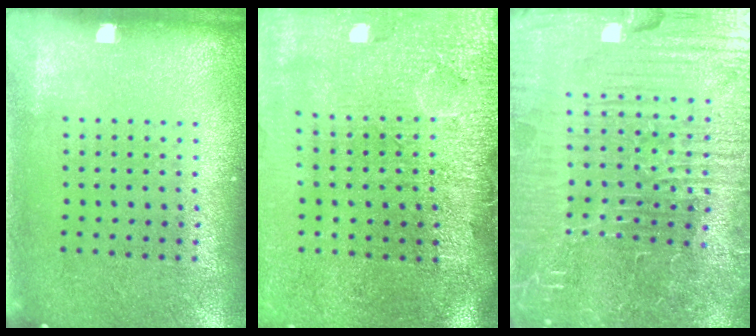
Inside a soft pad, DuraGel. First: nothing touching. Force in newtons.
{"total": 4.6, "press": 3.7, "slide": 2.8}
{"total": 7.5, "press": 6.7, "slide": 3.4}